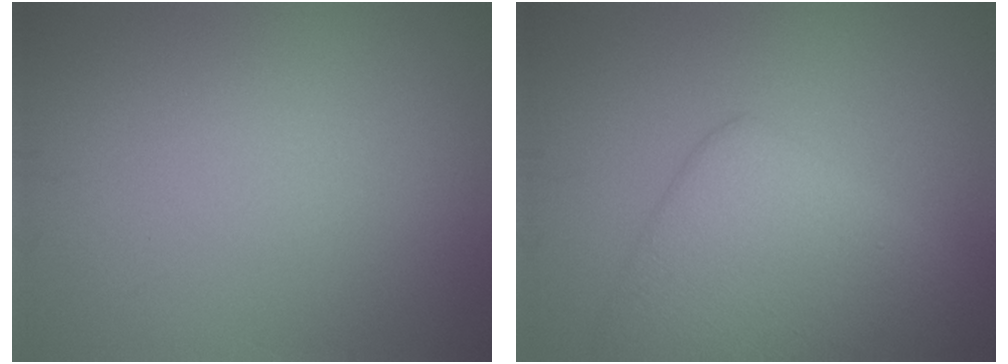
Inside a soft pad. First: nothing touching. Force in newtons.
{"total": 7.2, "press": 7.2, "slide": 0.2}